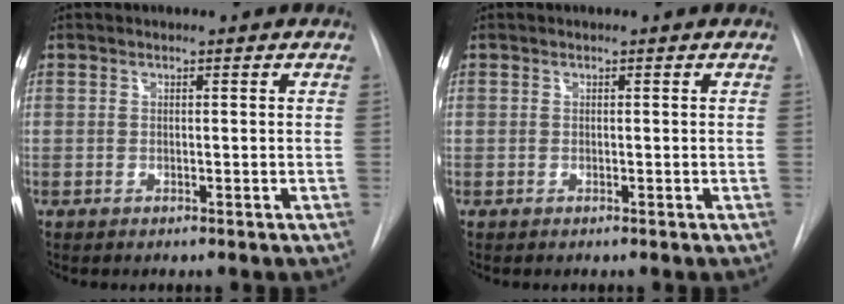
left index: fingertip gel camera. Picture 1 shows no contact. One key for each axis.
{"total": 0.0}